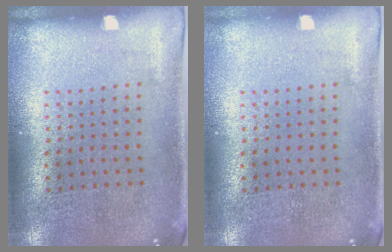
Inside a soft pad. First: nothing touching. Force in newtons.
{"total": 0.0}